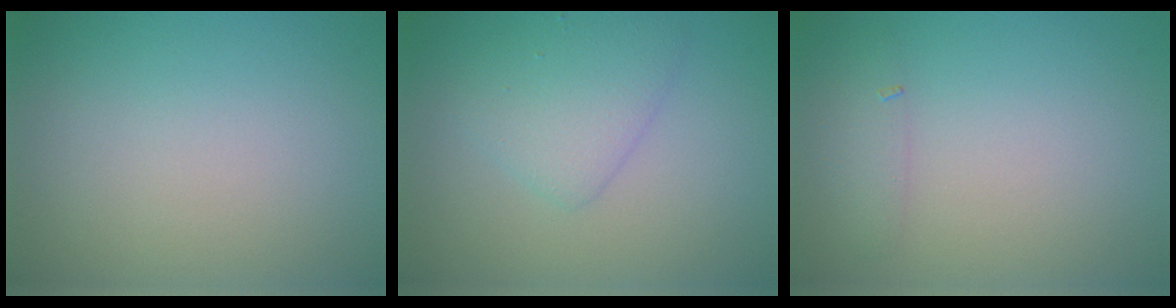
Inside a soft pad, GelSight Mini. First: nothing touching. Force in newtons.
{"total": 3.0, "press": 3.0, "slide": 0.1}
{"total": 1.3, "press": 1.3, "slide": 0.0}